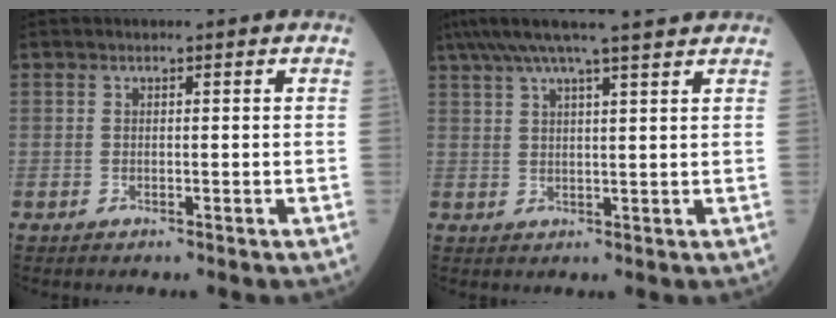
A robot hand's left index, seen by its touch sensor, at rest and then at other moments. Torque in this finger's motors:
{"motor_torque": [0.84, -0.76, 0.10, 0.12]}